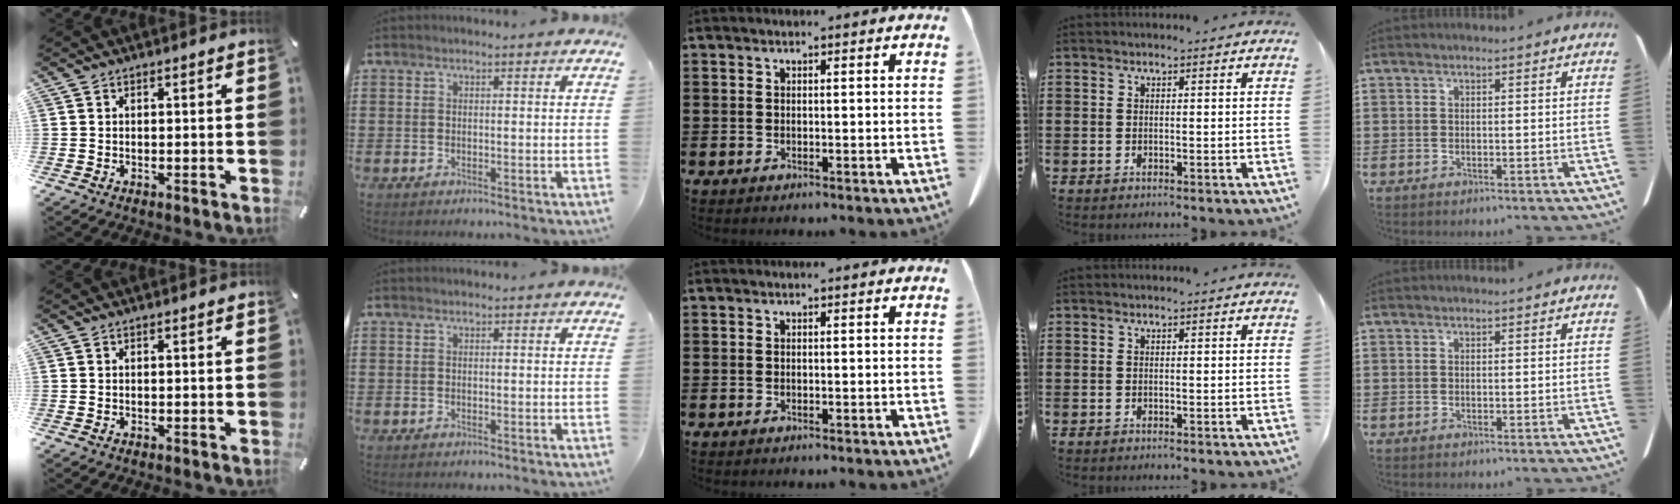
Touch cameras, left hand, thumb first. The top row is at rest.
{}